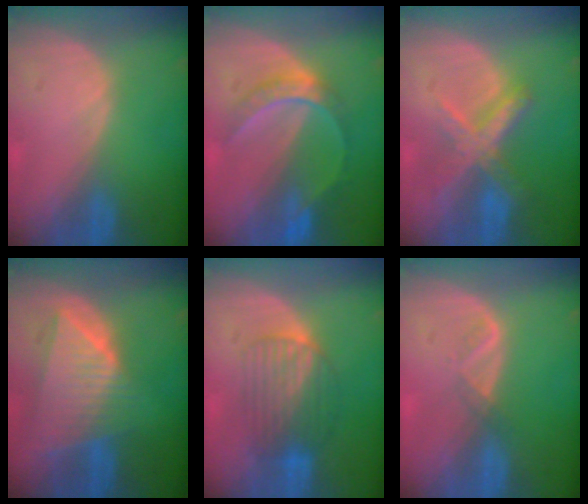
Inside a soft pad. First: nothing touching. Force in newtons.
{"total": 6.2, "press": 5.5, "slide": 2.7}
{"total": 7.2, "press": 6.1, "slide": 3.8}
{"total": 9.1, "press": 8.2, "slide": 4.1}
{"total": 6.4, "press": 6.3, "slide": 1.3}
{"total": 1.6, "press": 1.5, "slide": 0.7}